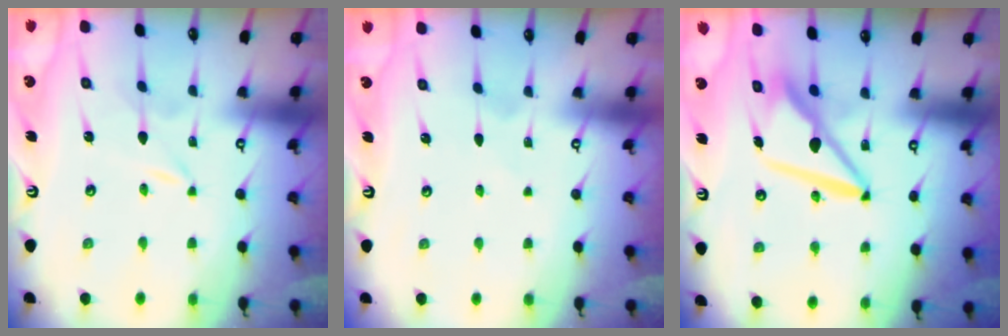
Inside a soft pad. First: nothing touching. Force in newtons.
{"total": 1.6, "press": 1.6, "slide": 0.2}
{"total": 9.8, "press": 9.8, "slide": 0.4}